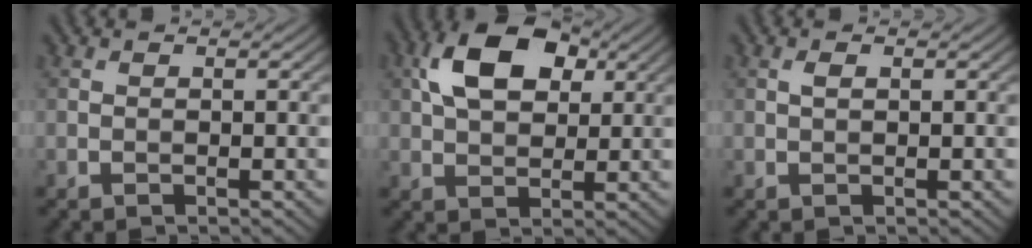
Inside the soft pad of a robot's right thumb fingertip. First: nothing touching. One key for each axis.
{"total": 9.7, "fx": 3.2, "fy": 5.9, "fz": 7.0, "tx": -0.141, "ty": 0.016, "tz": 0.054}
{"total": 0.9, "fx": 0.3, "fy": 0.4, "fz": 0.8, "tx": -0.018, "ty": 0.001, "tz": 0.006}